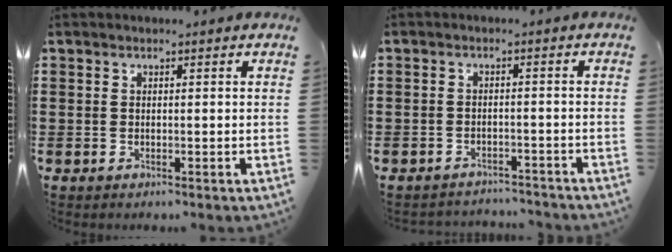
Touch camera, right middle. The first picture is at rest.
{"total": 2.5, "force": [-2.4, 0.4, -0.3], "torque": [-0.002, 0.002, -0.056]}